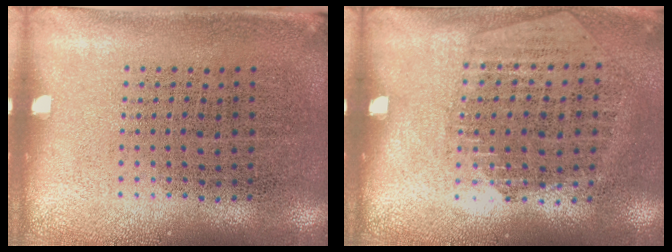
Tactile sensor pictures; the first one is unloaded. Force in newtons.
{"total": 1.3, "press": 1.1, "slide": 0.5}